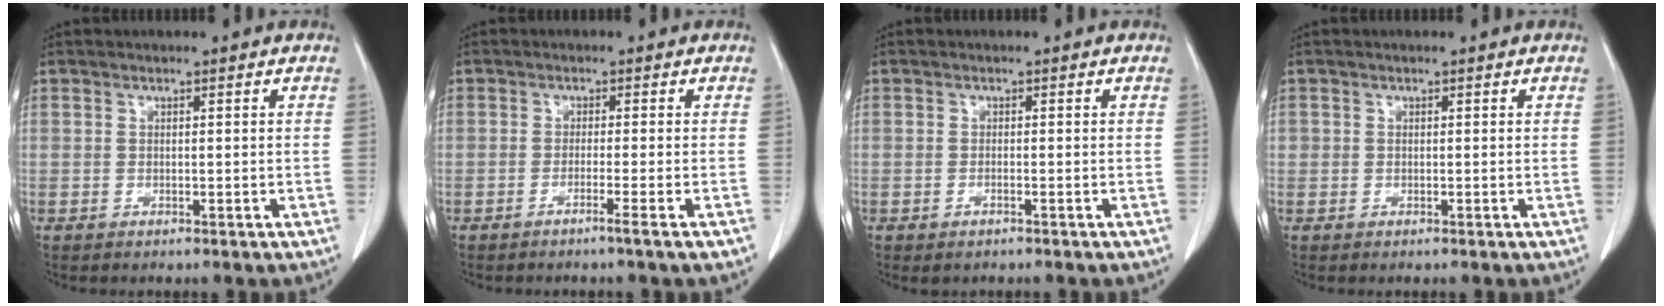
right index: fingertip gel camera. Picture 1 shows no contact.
{"total": 3.1, "force": [-2.0, -0.8, 2.2], "torque": [-0.029, -0.004, -0.030]}
{"total": 0.9, "force": [-0.6, 0.3, 0.6], "torque": [-0.011, -0.002, -0.006]}
{"total": 0.5, "force": [0.0, 0.5, 0.1], "torque": [0.007, 0.004, -0.002]}